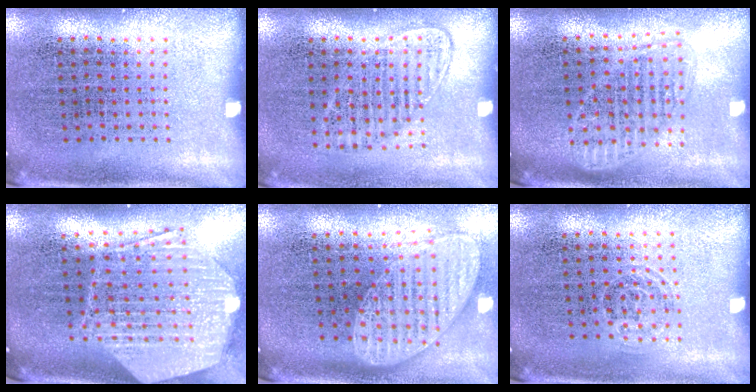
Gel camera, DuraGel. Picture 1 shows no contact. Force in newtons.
{"total": 1.2, "press": 1.1, "slide": 0.6}
{"total": 1.5, "press": 1.3, "slide": 0.8}
{"total": 2.9, "press": 2.3, "slide": 1.8}
{"total": 2.0, "press": 1.5, "slide": 1.2}
{"total": 0.7, "press": 0.4, "slide": 0.6}